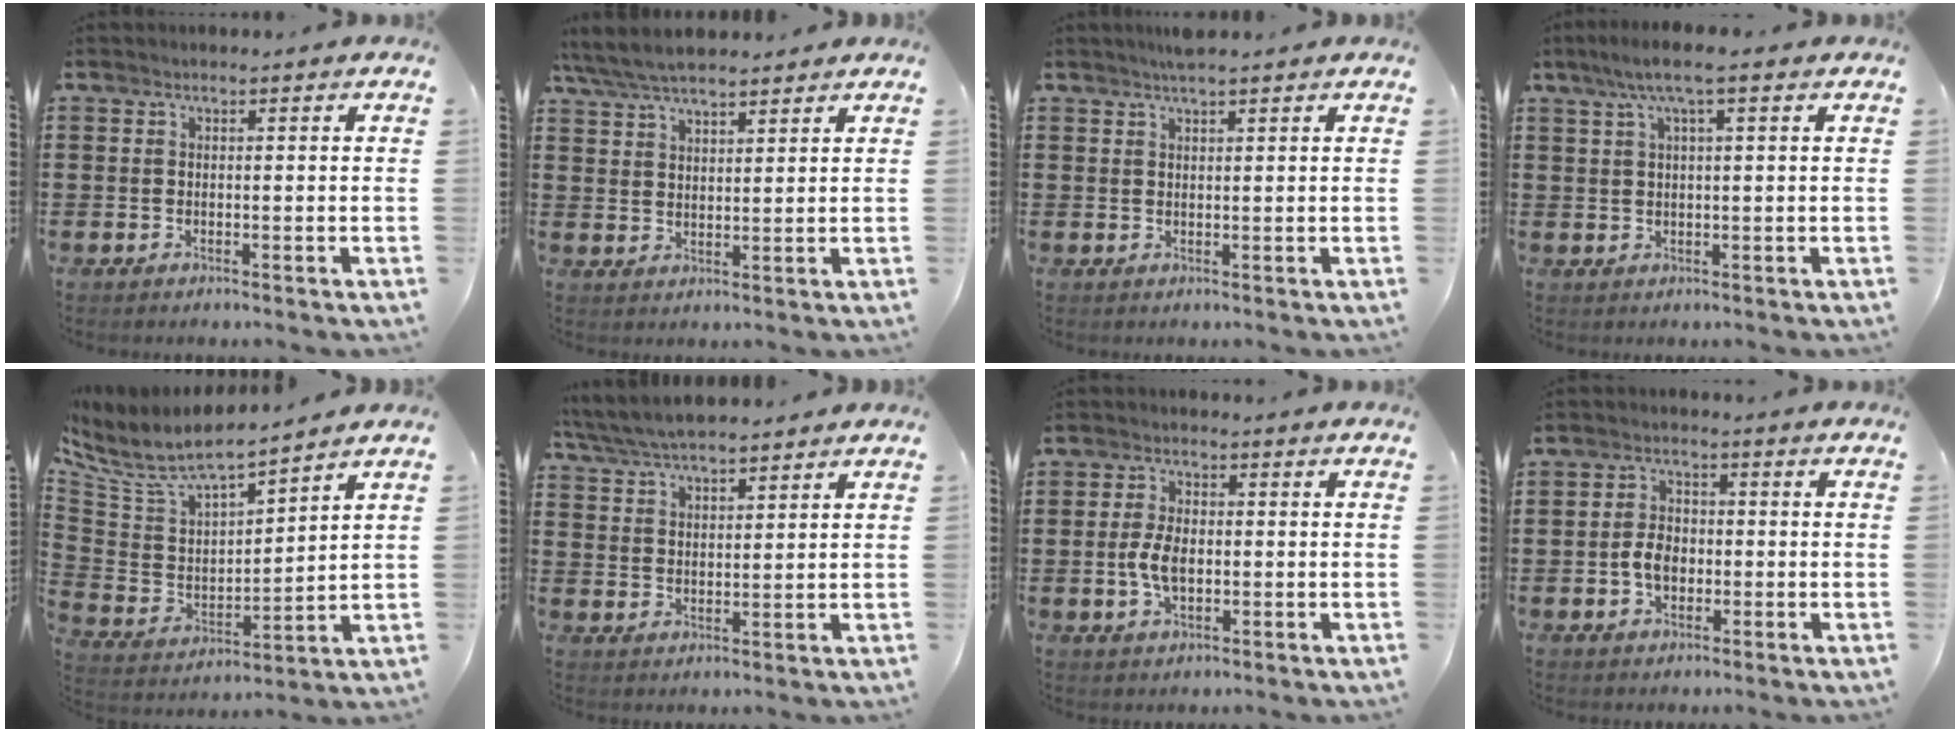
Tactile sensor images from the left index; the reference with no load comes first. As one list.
[{"total": 5.7, "force": [5.0, 1.5, 2.3], "torque": [-0.061, -0.007, 0.092]}, {"total": 1.8, "force": [1.6, 0.0, 0.9], "torque": [-0.019, 0.000, 0.029]}, {"total": 4.3, "force": [1.9, 0.5, 3.8], "torque": [-0.077, 0.005, 0.031]}, {"total": 7.9, "force": [6.8, 1.8, 3.5], "torque": [-0.102, -0.046, 0.113]}, {"total": 5.4, "force": [5.0, 1.1, 1.8], "torque": [-0.052, -0.012, 0.092]}, {"total": 5.0, "force": [-0.5, 2.7, 4.2], "torque": [-0.091, 0.002, -0.012]}, {"total": 4.2, "force": [-0.9, 2.8, 3.0], "torque": [-0.073, 0.001, -0.022]}]